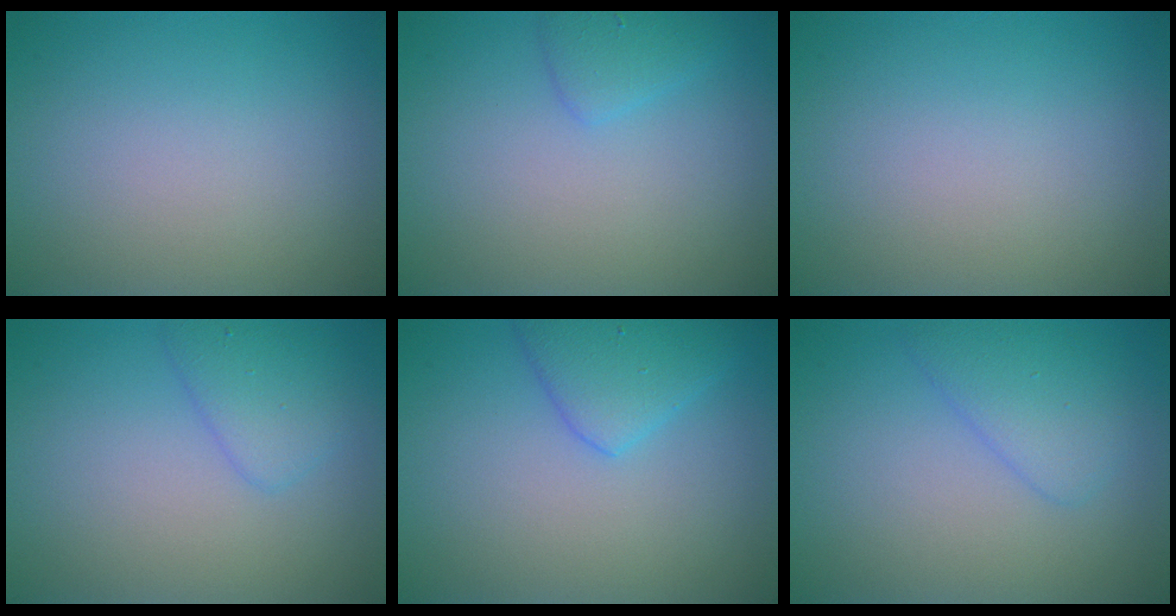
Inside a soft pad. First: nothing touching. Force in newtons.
{"total": 1.6, "press": 1.6, "slide": 0.1}
{"total": 0.0}
{"total": 2.4, "press": 2.4, "slide": 0.2}
{"total": 3.3, "press": 3.3, "slide": 0.2}
{"total": 2.8, "press": 2.8, "slide": 0.1}